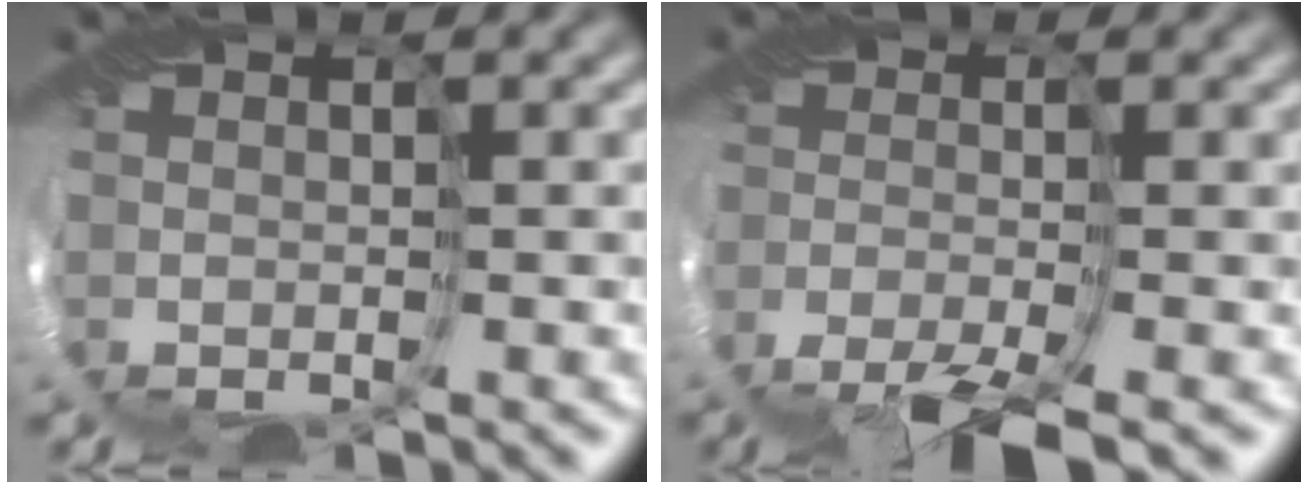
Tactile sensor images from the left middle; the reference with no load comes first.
{"total": 5.5, "force": [-4.7, 0.9, 2.6], "torque": [-0.036, -0.008, -0.100]}